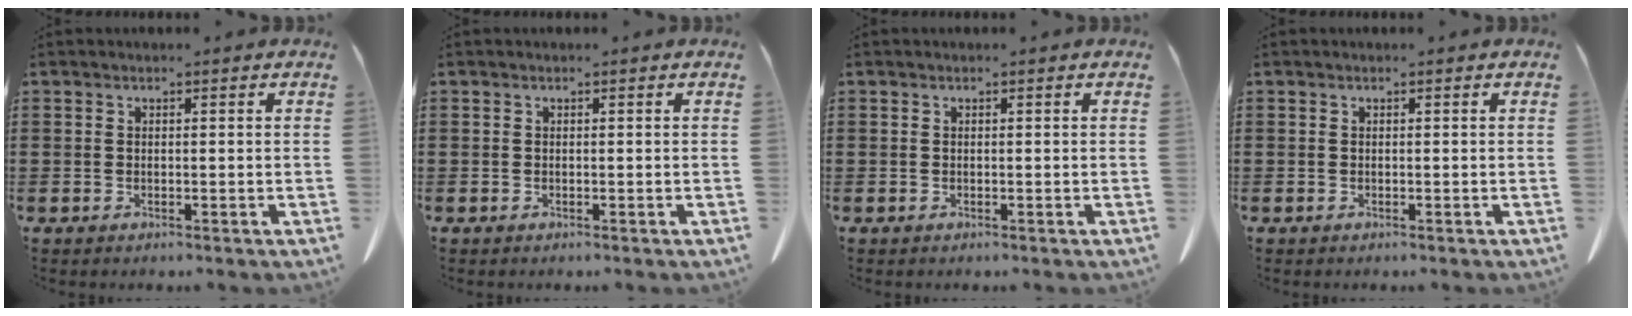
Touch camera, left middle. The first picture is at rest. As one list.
[{"total": 0.0}, {"total": 0.0}, {"total": 0.0}]